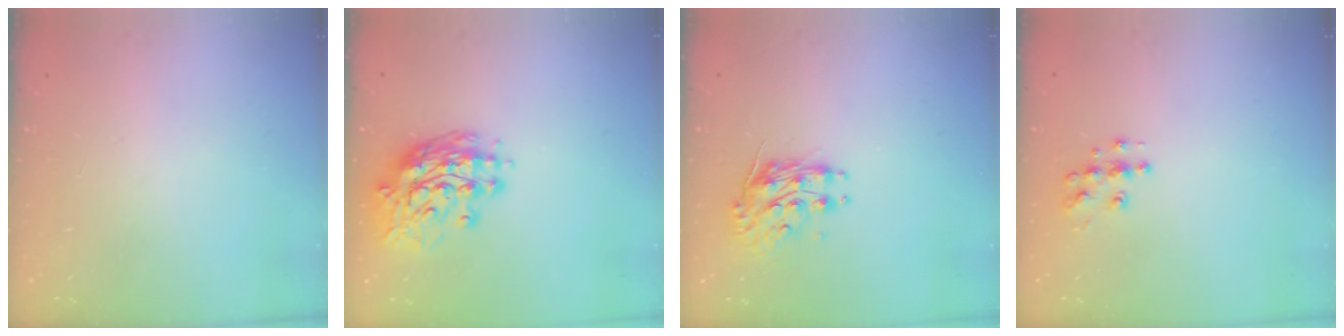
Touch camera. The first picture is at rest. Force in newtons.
{"total": 14.9, "press": 14.8, "slide": 1.5}
{"total": 8.9, "press": 8.9, "slide": 0.3}
{"total": 8.5, "press": 8.5, "slide": 0.5}